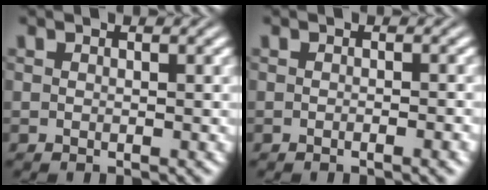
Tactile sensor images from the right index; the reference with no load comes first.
{"total": 0.8, "force": [-0.7, -0.1, 0.4], "torque": [-0.009, 0.006, -0.014]}